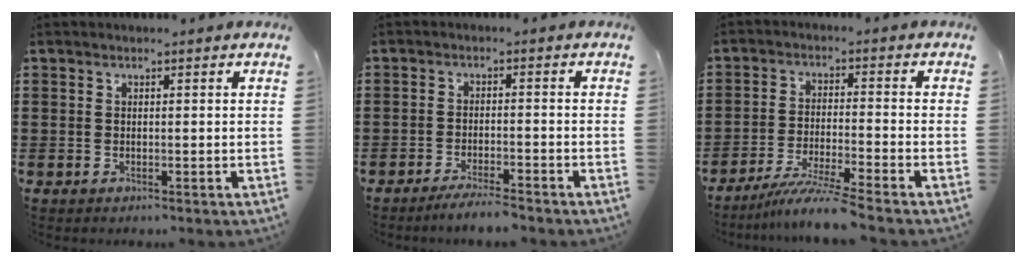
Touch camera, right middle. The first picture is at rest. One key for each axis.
{"total": 3.4, "fx": -3.2, "fy": -0.1, "fz": 1.2, "tx": -0.020, "ty": -0.001, "tz": -0.061}
{"total": 6.6, "fx": -5.7, "fy": -0.5, "fz": 3.3, "tx": -0.071, "ty": -0.024, "tz": -0.108}